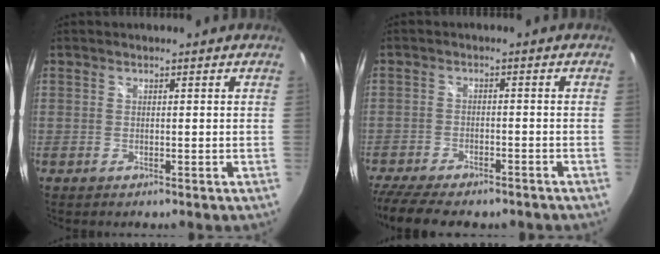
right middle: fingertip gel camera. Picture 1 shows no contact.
{"total": 13.3, "force": [-10.9, 4.0, 6.6], "torque": [-0.152, -0.039, -0.171]}